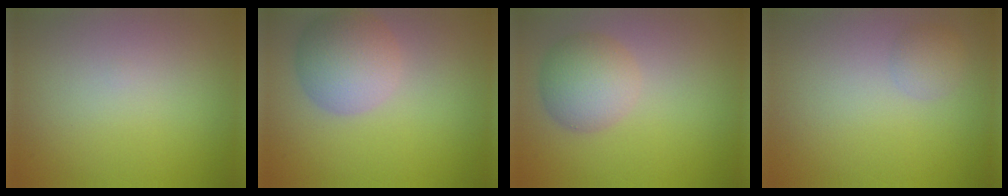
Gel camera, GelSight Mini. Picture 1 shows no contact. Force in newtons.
{"total": 4.9, "press": 4.9, "slide": 0.4}
{"total": 4.0, "press": 4.0, "slide": 0.2}
{"total": 1.5, "press": 1.5, "slide": 0.0}